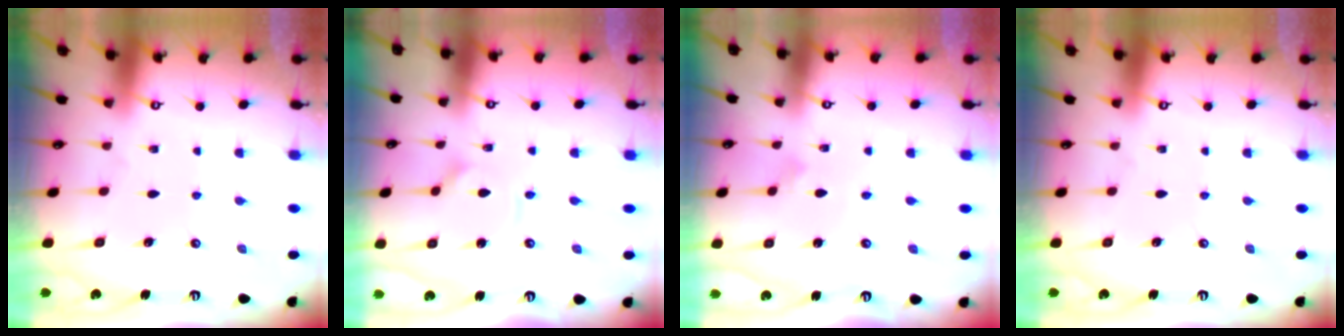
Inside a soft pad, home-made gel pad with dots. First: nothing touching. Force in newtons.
{"total": 3.5, "press": 3.4, "slide": 0.3}
{"total": 1.9, "press": 1.9, "slide": 0.1}
{"total": 0.0}